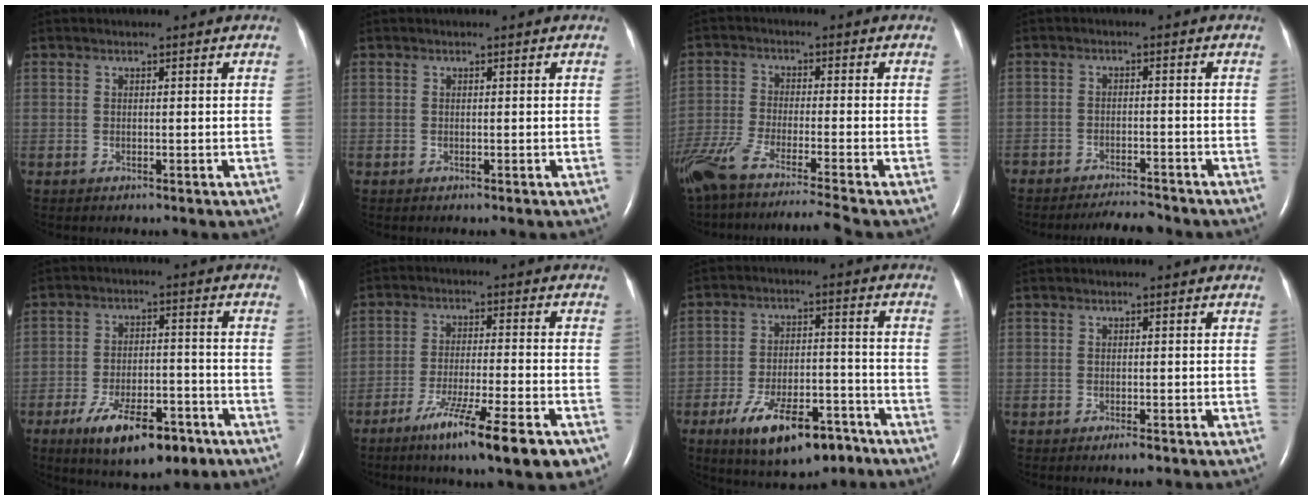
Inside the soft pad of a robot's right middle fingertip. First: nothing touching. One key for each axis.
{"total": 0.0}
{"total": 15.7, "fx": -13.1, "fy": -1.2, "fz": 8.5, "tx": -0.161, "ty": -0.042, "tz": -0.222}
{"total": 5.2, "fx": -5.1, "fy": 0.5, "fz": 1.2, "tx": -0.017, "ty": -0.013, "tz": -0.081}
{"total": 12.6, "fx": -7.6, "fy": 4.6, "fz": 9.0, "tx": -0.146, "ty": -0.005, "tz": -0.116}
{"total": 14.3, "fx": -8.9, "fy": 0.7, "fz": 11.1, "tx": -0.155, "ty": -0.032, "tz": -0.138}
{"total": 13.3, "fx": -8.3, "fy": 5.1, "fz": 9.0, "tx": -0.152, "ty": 0.002, "tz": -0.130}
{"total": 1.3, "fx": -0.9, "fy": 0.1, "fz": 0.9, "tx": -0.013, "ty": -0.002, "tz": -0.014}